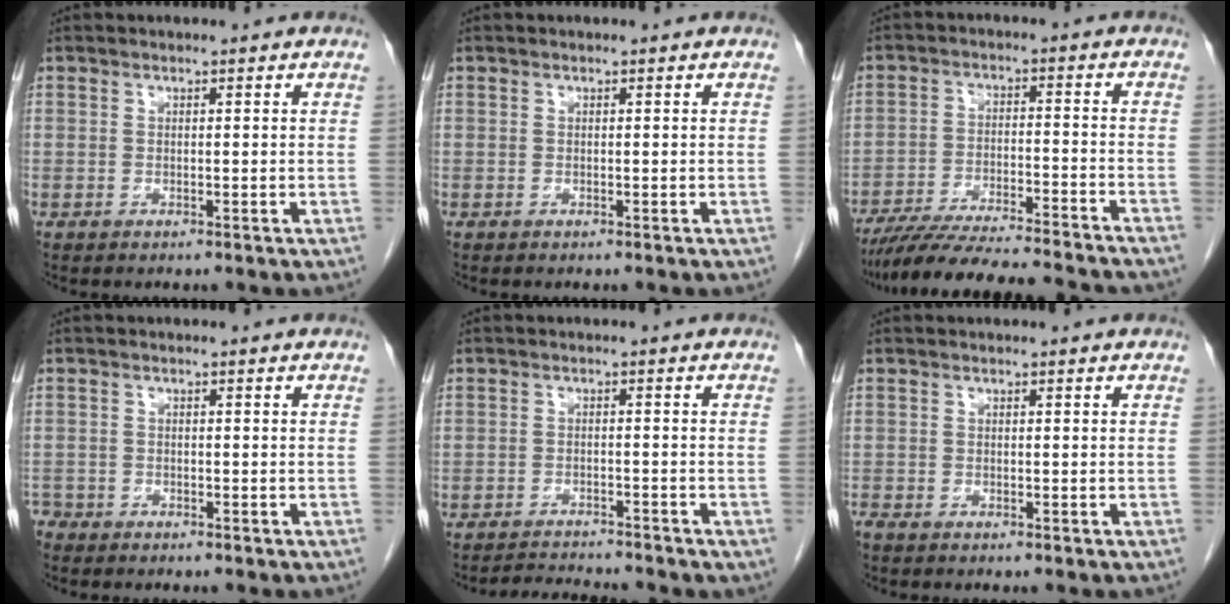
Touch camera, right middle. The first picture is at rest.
{"total": 0.0}
{"total": 19.3, "force": [-17.3, 1.2, 8.5], "torque": [-0.131, -0.027, -0.256]}
{"total": 2.6, "force": [-2.4, 1.1, 0.3], "torque": [-0.005, 0.000, -0.042]}
{"total": 5.0, "force": [-4.9, 0.3, 1.1], "torque": [-0.021, -0.008, -0.073]}
{"total": 1.0, "force": [-0.9, 0.2, 0.4], "torque": [-0.013, -0.004, -0.016]}